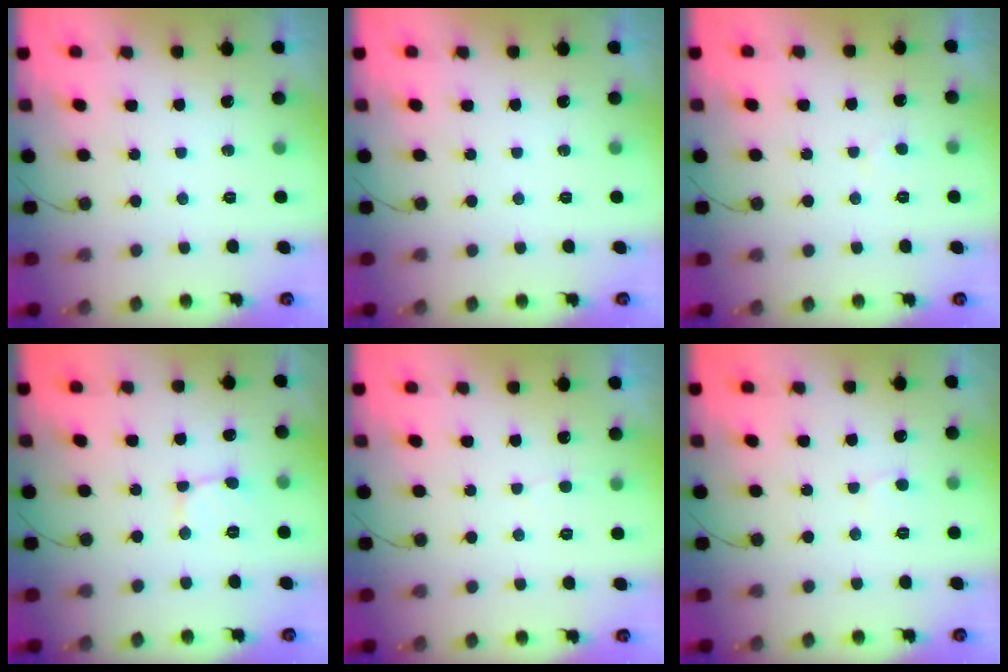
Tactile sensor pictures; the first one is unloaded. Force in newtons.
{"total": 0.0}
{"total": 2.0, "press": 2.0, "slide": 0.2}
{"total": 1.9, "press": 1.9, "slide": 0.1}
{"total": 3.4, "press": 3.4, "slide": 0.3}
{"total": 5.1, "press": 5.1, "slide": 0.5}